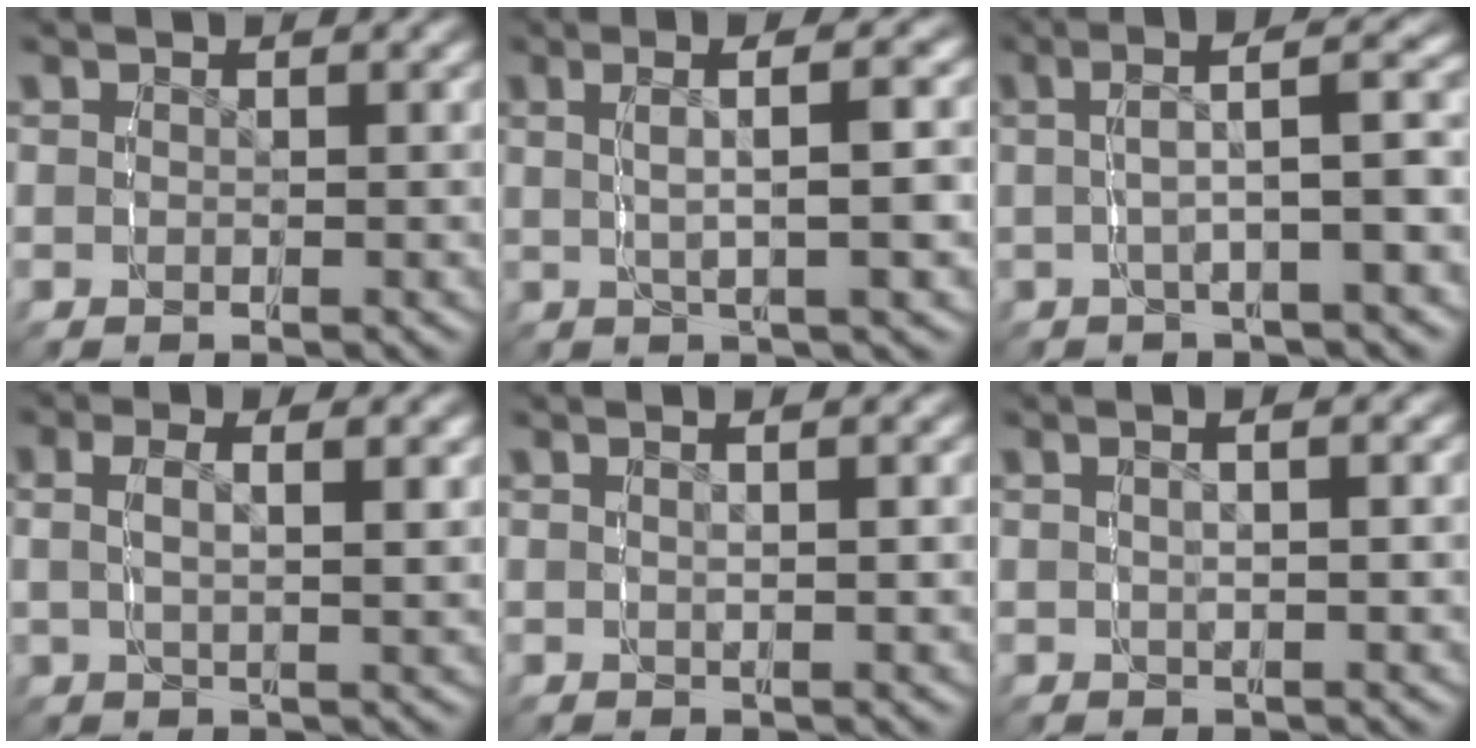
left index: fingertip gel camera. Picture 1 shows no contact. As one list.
[{"total": 4.6, "force": [1.1, 0.6, 4.5], "torque": [-0.066, 0.013, 0.019]}, {"total": 4.9, "force": [0.2, 1.2, 4.8], "torque": [-0.063, 0.021, -0.003]}, {"total": 3.1, "force": [1.1, 1.1, 2.7], "torque": [-0.054, 0.002, 0.018]}, {"total": 1.0, "force": [0.2, -0.2, 1.0], "torque": [-0.017, 0.001, 0.007]}, {"total": 1.7, "force": [0.3, 0.2, 1.6], "torque": [-0.024, 0.007, 0.007]}]